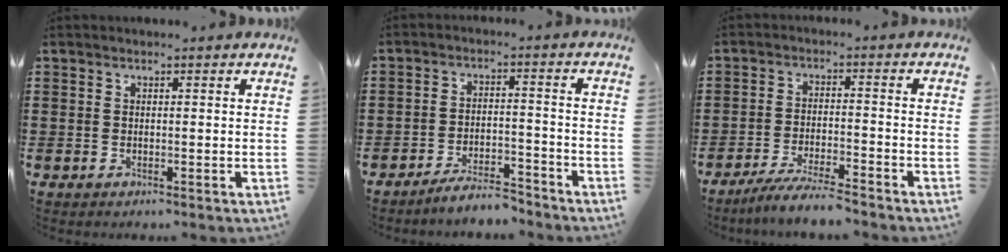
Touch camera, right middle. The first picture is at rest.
{"total": 5.2, "force": [-5.1, 0.6, 0.9], "torque": [-0.014, 0.008, -0.100]}
{"total": 5.2, "force": [-4.7, 0.0, 2.1], "torque": [-0.048, -0.010, -0.093]}